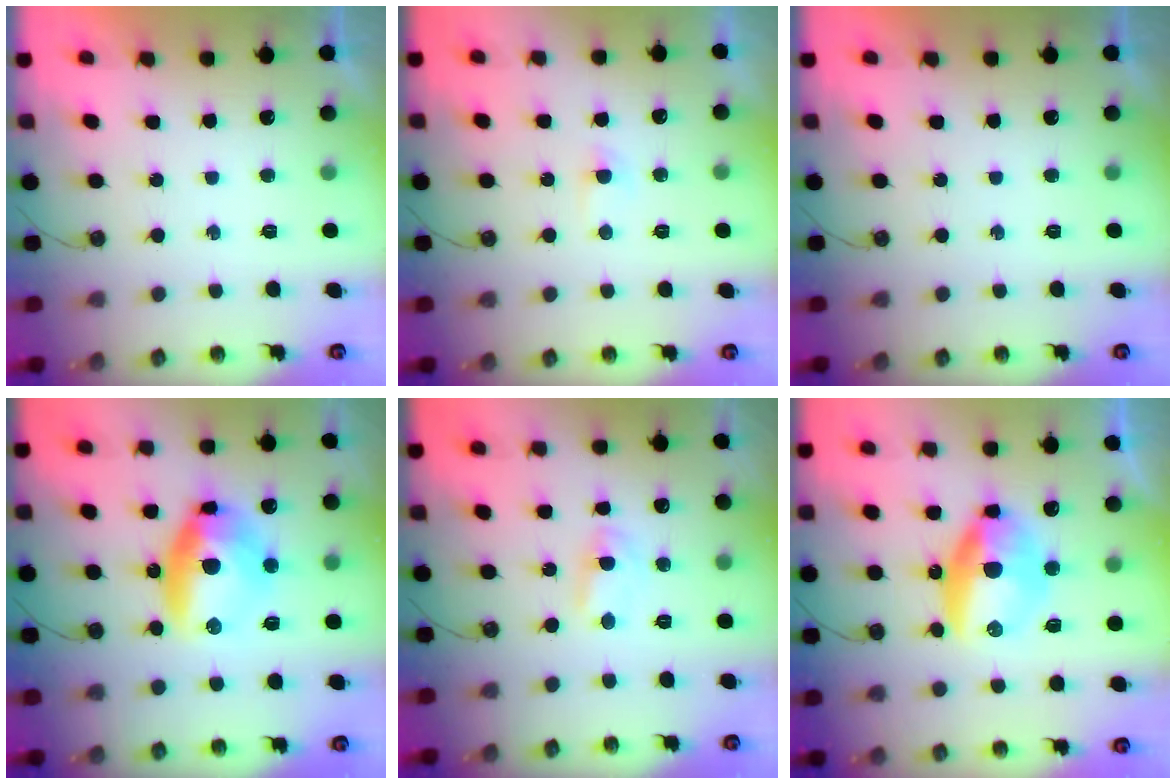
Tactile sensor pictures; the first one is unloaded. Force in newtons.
{"total": 2.5, "press": 2.5, "slide": 0.4}
{"total": 0.0}
{"total": 12.8, "press": 12.7, "slide": 1.5}
{"total": 2.8, "press": 2.8, "slide": 0.3}
{"total": 11.0, "press": 11.0, "slide": 0.8}